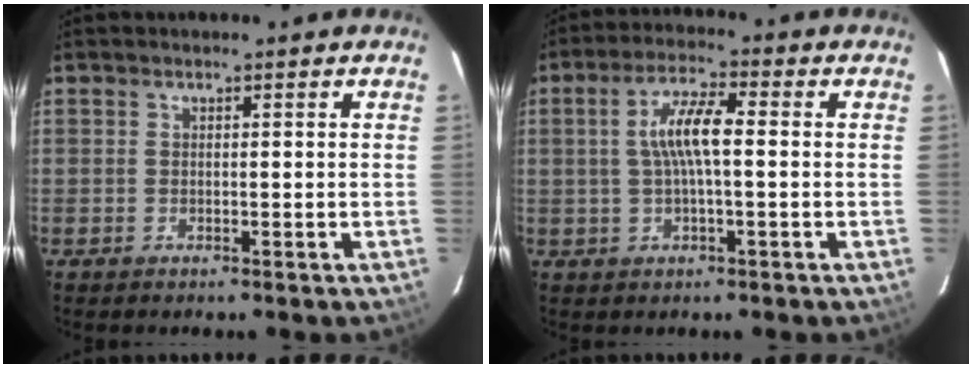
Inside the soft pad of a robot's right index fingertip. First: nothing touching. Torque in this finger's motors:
{"motor_torque": [0.55, -0.11, 0.32, 0.09]}